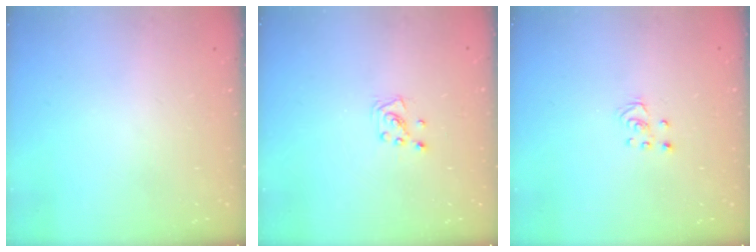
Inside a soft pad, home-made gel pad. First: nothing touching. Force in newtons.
{"total": 4.3, "press": 4.3, "slide": 0.4}
{"total": 2.5, "press": 2.5, "slide": 0.2}